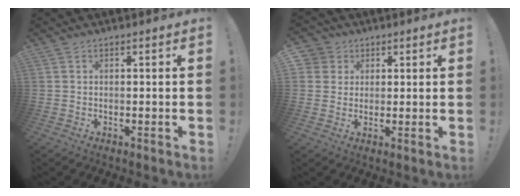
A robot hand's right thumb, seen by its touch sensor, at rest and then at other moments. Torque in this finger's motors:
{"motor_torque": [0.67, 2.37, 0.52, 0.06, 0.32]}